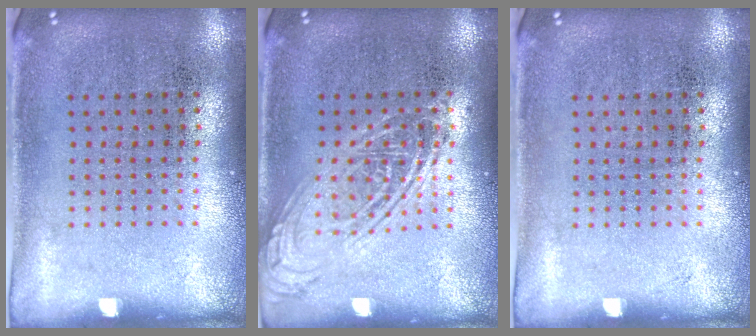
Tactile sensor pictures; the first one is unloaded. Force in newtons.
{"total": 2.4, "press": 2.4, "slide": 0.3}
{"total": 0.0}